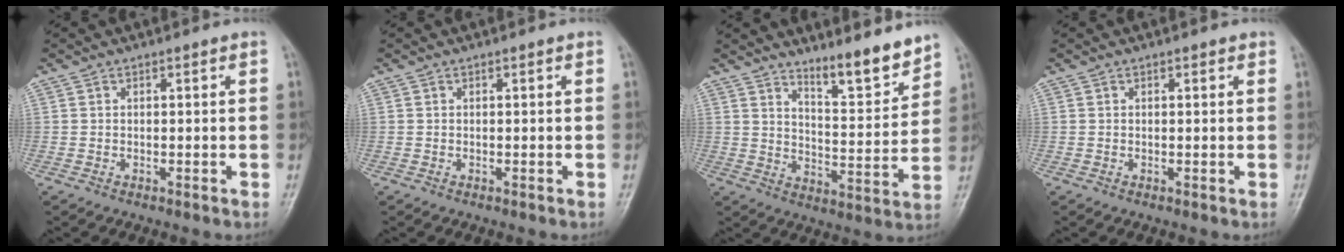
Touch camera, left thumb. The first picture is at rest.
{"total": 0.0}
{"total": 9.6, "force": [8.1, 1.6, 4.9], "torque": [-0.060, -0.074, 0.134]}
{"total": 0.8, "force": [0.5, 0.4, 0.4], "torque": [-0.003, -0.002, 0.004]}